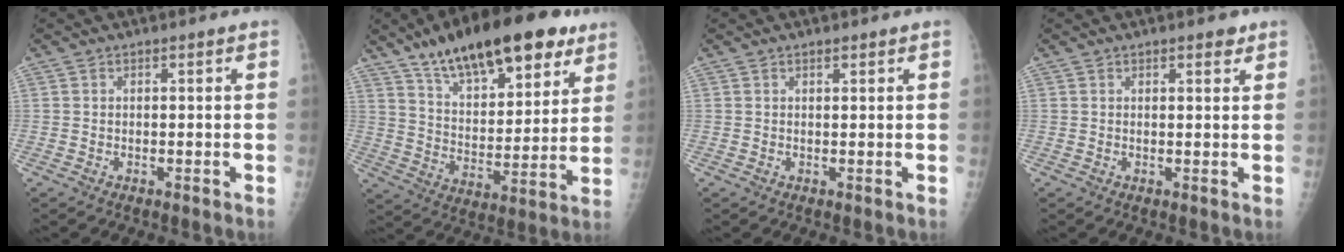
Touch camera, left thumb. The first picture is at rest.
{"total": 24.0, "force": [15.6, 9.6, 15.5], "torque": [-0.210, -0.040, 0.251]}
{"total": 1.0, "force": [0.8, 0.3, 0.6], "torque": [-0.010, -0.004, 0.013]}
{"total": 2.1, "force": [1.5, 0.8, 1.3], "torque": [-0.010, -0.007, 0.018]}